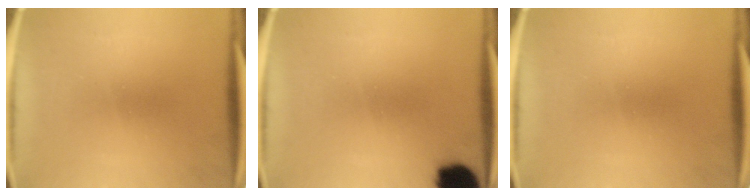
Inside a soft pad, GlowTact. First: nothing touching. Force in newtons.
{"total": 11.1}
{"total": 0.0}